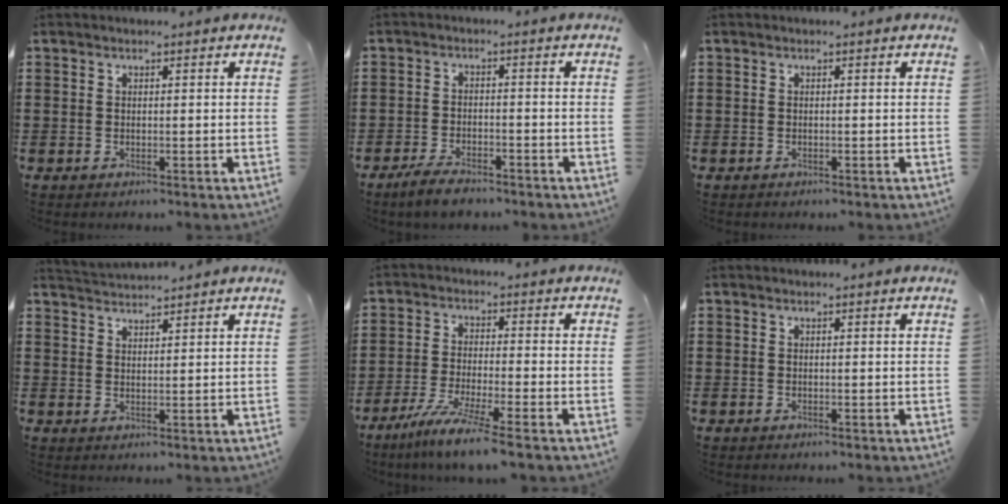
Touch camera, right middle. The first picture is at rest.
{"total": 3.6, "force": [-3.2, 0.8, 1.5], "torque": [-0.040, 0.000, -0.067]}
{"total": 0.0}
{"total": 2.5, "force": [2.5, -0.1, -0.2], "torque": [-0.005, -0.004, 0.048]}
{"total": 6.4, "force": [-5.0, -0.4, 4.0], "torque": [-0.089, -0.021, -0.098]}
{"total": 0.0}